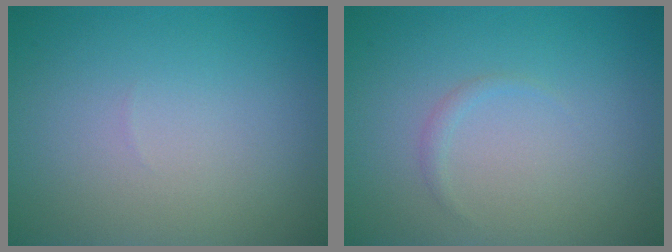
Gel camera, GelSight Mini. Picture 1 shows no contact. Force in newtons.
{"total": 0.6, "press": 0.6, "slide": 0.1}